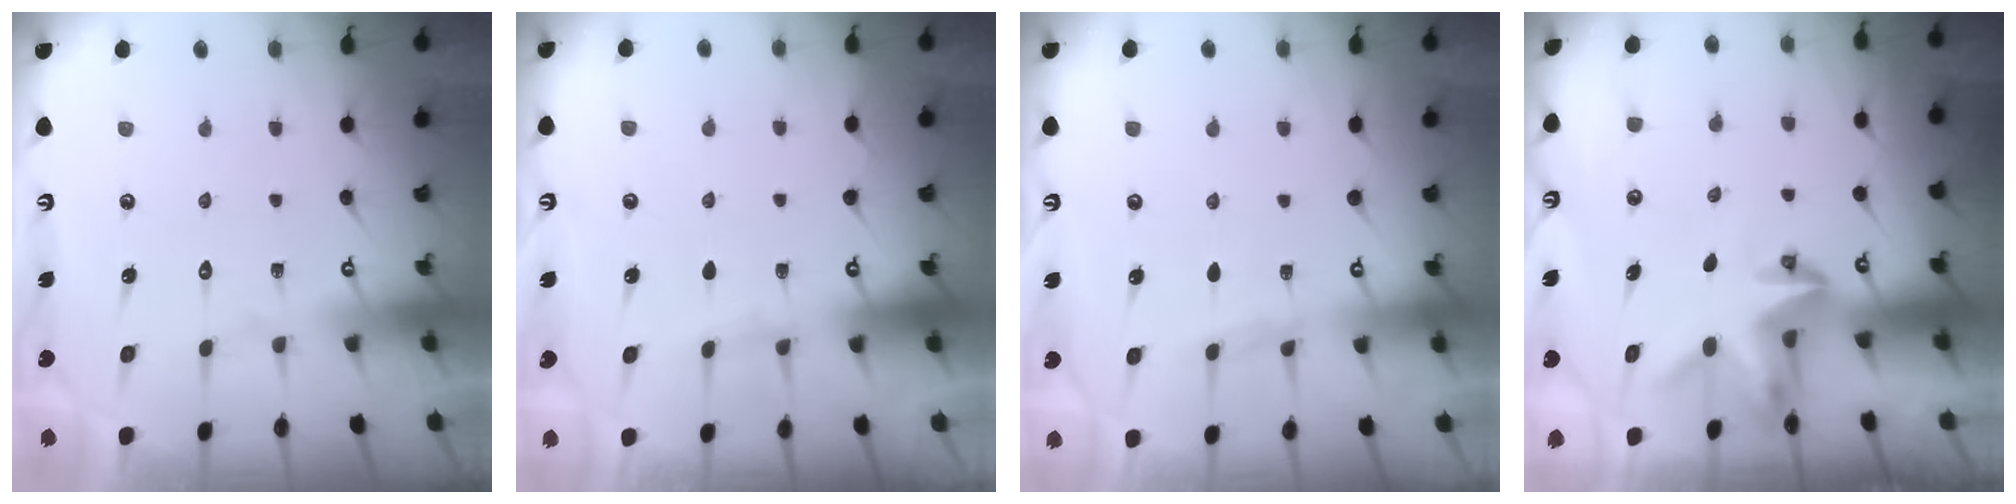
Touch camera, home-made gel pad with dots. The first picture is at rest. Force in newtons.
{"total": 3.7, "press": 3.6, "slide": 1.0}
{"total": 4.3, "press": 4.3, "slide": 0.5}
{"total": 3.0, "press": 3.0, "slide": 0.0}